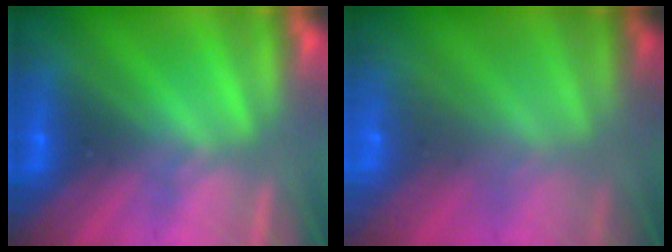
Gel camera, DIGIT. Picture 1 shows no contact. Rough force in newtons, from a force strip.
{"total": 7.2}